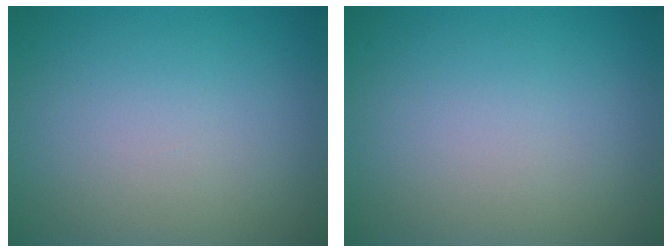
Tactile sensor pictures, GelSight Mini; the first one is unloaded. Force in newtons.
{"total": 0.0}